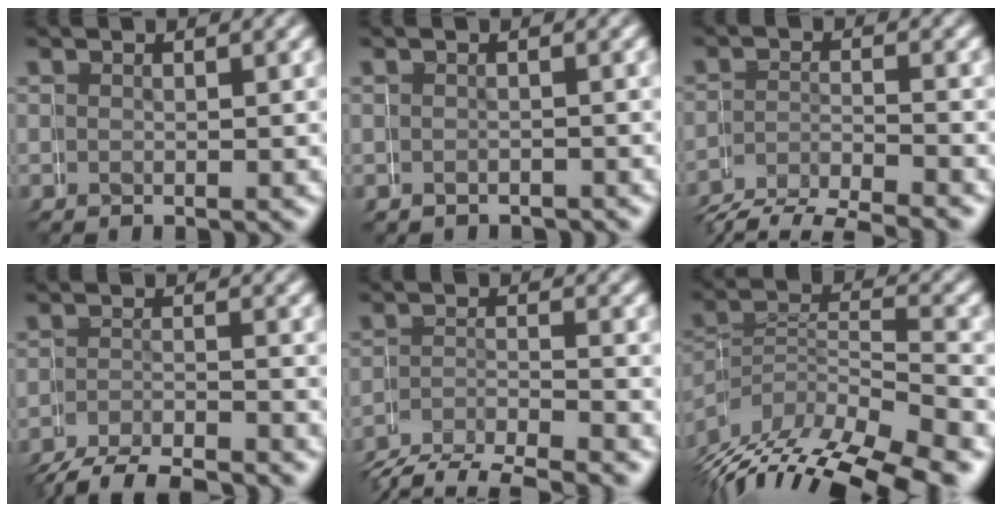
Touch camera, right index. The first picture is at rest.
{"total": 1.2, "force": [-0.4, -0.1, -1.1], "torque": [0.014, 0.003, -0.007]}
{"total": 2.3, "force": [-2.0, 1.2, 0.2], "torque": [-0.012, 0.000, -0.040]}
{"total": 4.4, "force": [-4.0, 1.8, 0.5], "torque": [-0.016, -0.010, -0.062]}
{"total": 2.8, "force": [-2.2, 1.7, 0.4], "torque": [-0.010, 0.001, -0.045]}
{"total": 7.7, "force": [-4.6, 4.9, 3.8], "torque": [-0.076, -0.017, -0.066]}